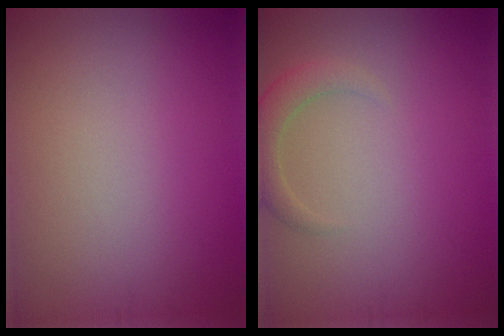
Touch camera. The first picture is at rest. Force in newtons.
{"total": 2.1, "press": 2.1, "slide": 0.3}